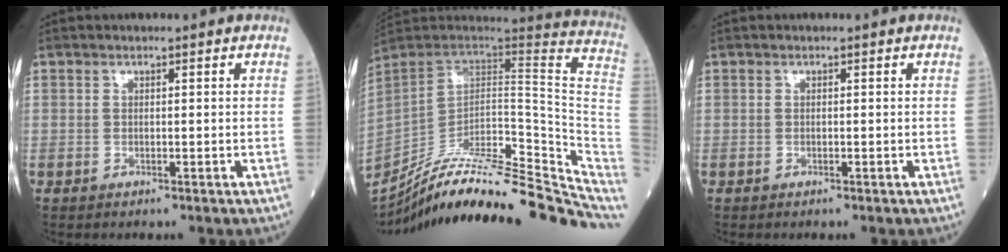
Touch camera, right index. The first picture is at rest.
{"total": 29.7, "force": [-26.8, 3.5, 12.3], "torque": [-0.101, 0.000, -0.377]}
{"total": 0.0}